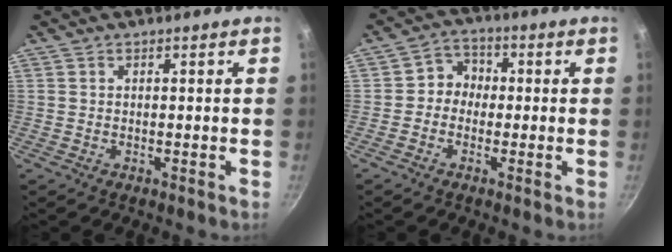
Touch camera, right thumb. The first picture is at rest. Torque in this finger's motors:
{"motor_torque": [-0.24, 0.24, 0.09, -0.06, 0.05]}